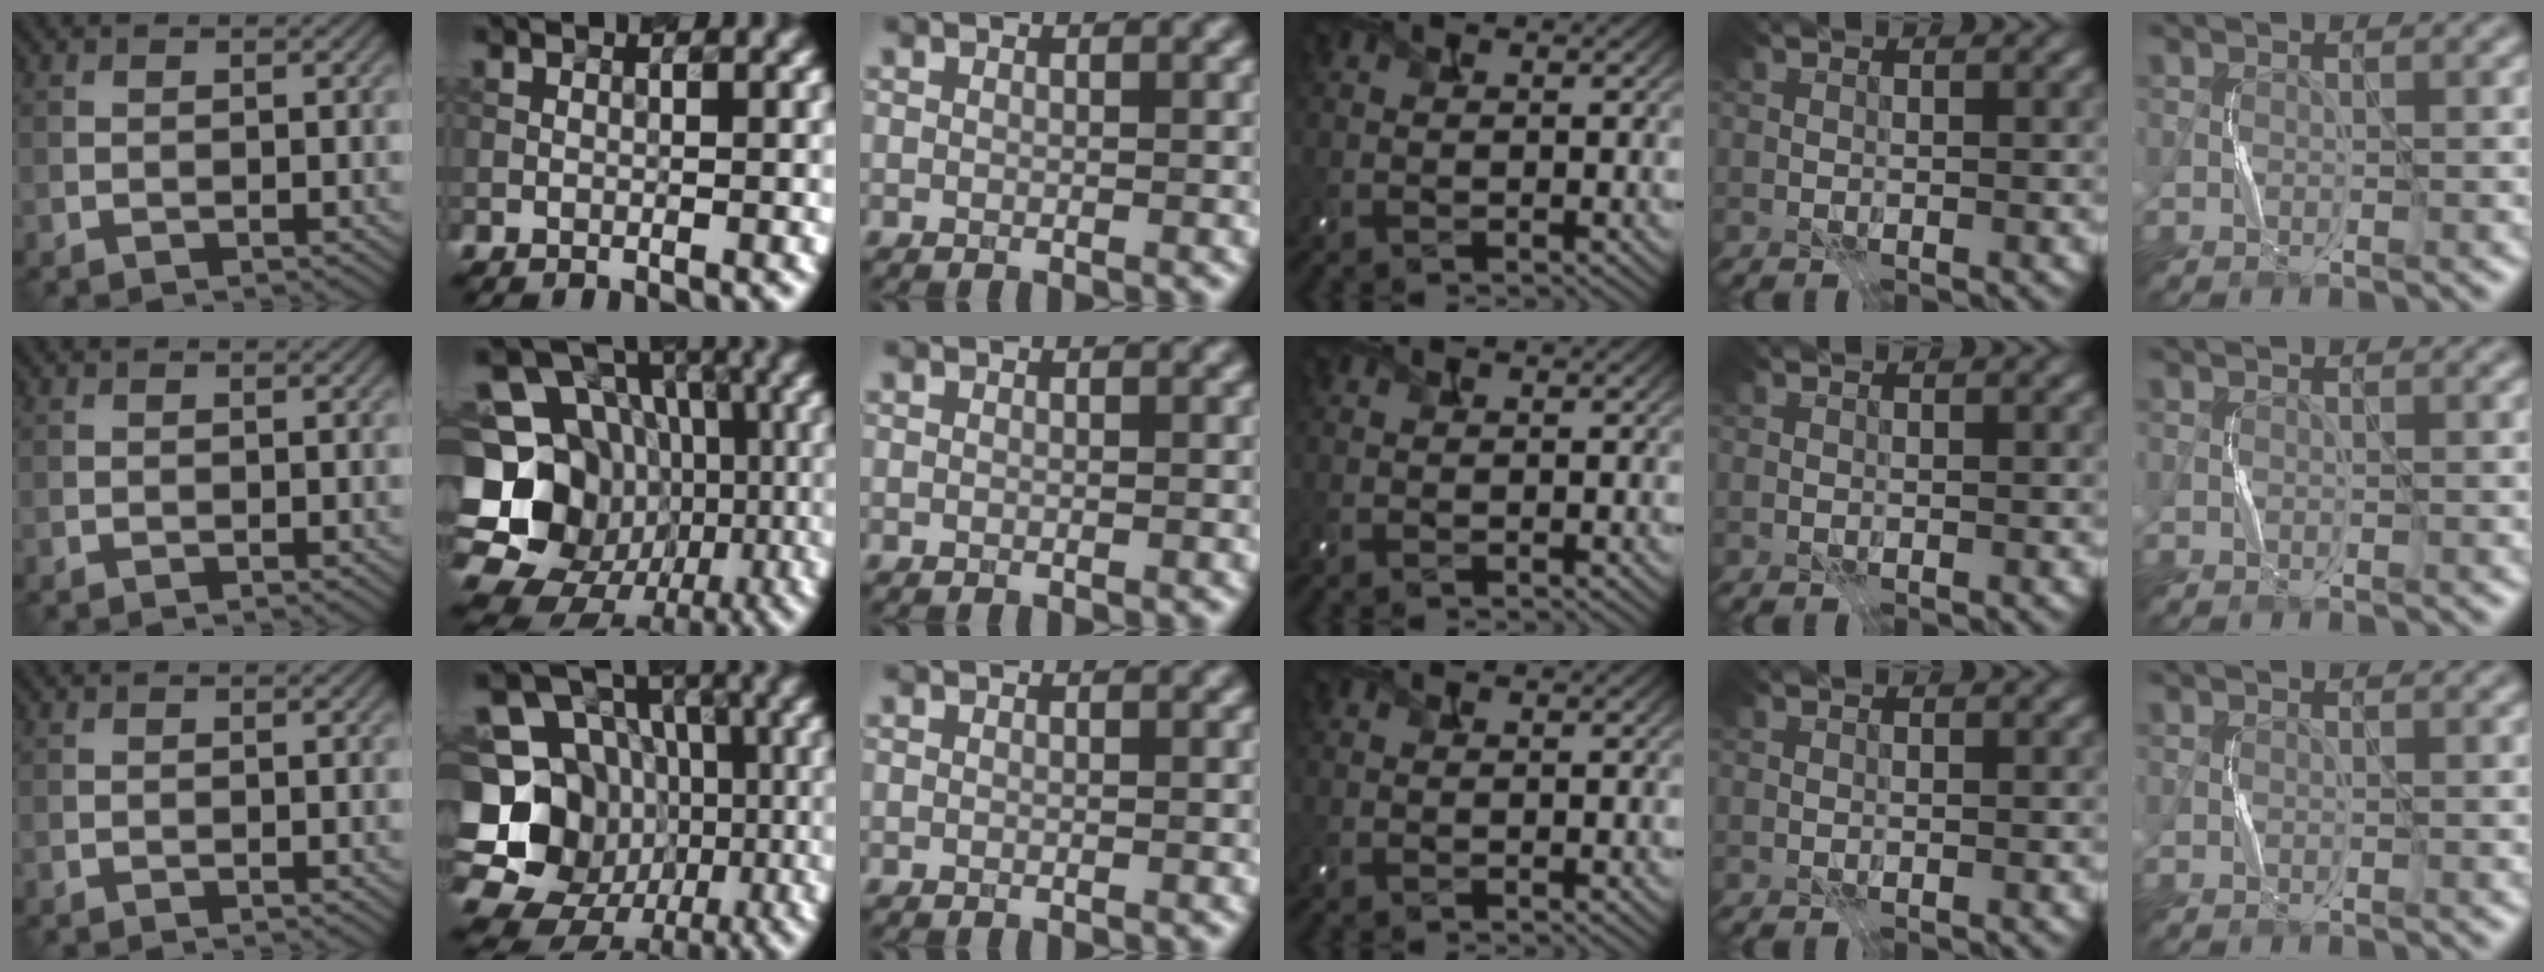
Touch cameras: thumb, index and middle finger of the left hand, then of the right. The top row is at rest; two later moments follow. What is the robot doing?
{"motion": "press", "object": "camera"}